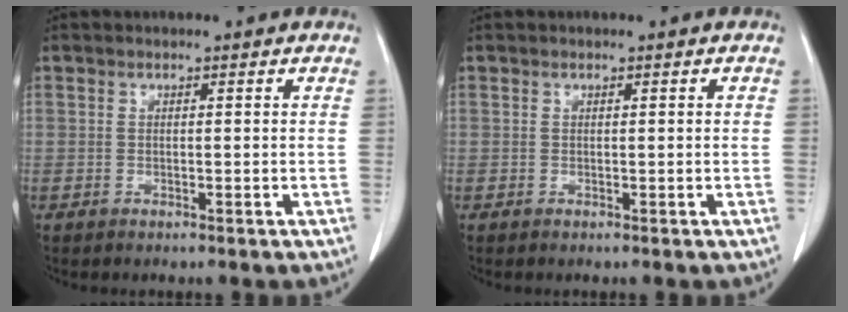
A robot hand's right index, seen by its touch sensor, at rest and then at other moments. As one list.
[{"total": 0.0}]